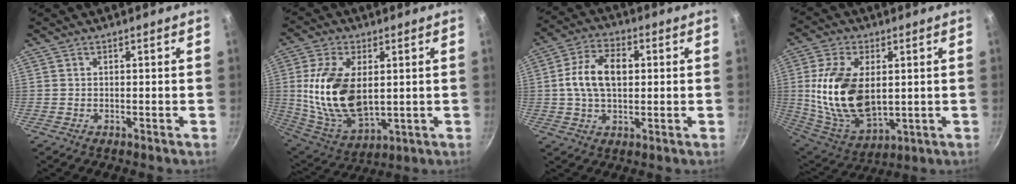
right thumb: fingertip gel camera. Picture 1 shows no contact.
{"total": 18.0, "force": [2.0, 10.3, 14.6], "torque": [-0.268, -0.017, 0.051]}
{"total": 11.2, "force": [1.2, 7.1, 8.5], "torque": [-0.136, 0.019, 0.012]}
{"total": 18.9, "force": [1.8, 11.2, 15.1], "torque": [-0.275, -0.016, 0.049]}